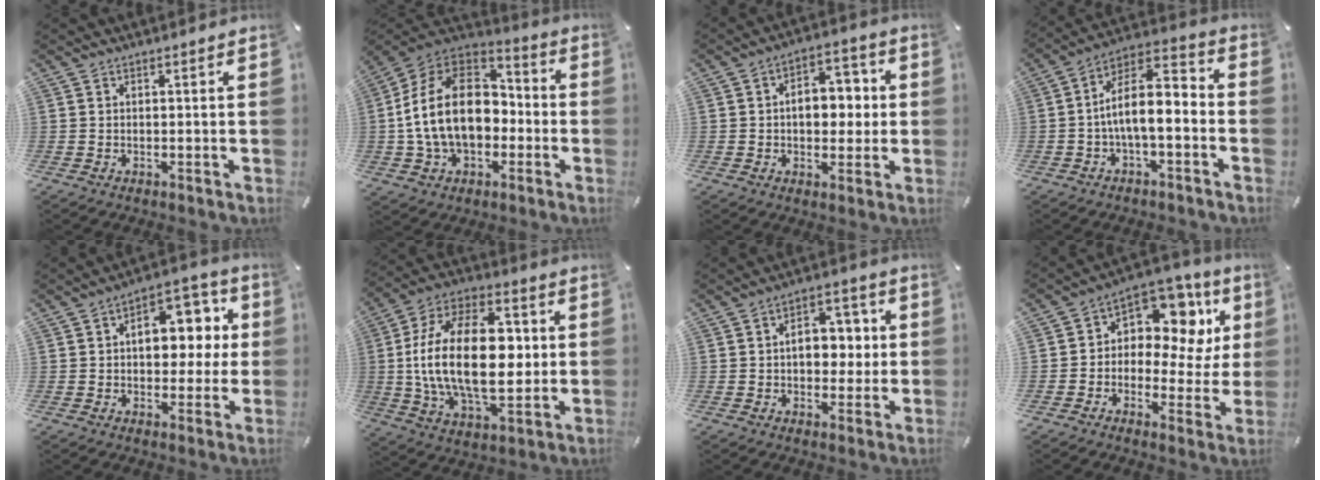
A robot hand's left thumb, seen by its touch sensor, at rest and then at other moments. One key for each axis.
{"total": 20.1, "fx": -2.2, "fy": 14.6, "fz": 13.7, "tx": -0.279, "ty": 0.023, "tz": -0.041}
{"total": 9.3, "fx": 0.1, "fy": 6.4, "fz": 6.7, "tx": -0.080, "ty": 0.003, "tz": -0.004}
{"total": 10.1, "fx": -2.1, "fy": 4.5, "fz": 8.8, "tx": -0.170, "ty": 0.000, "tz": -0.039}
{"total": 12.3, "fx": 1.7, "fy": 8.2, "fz": 9.0, "tx": -0.113, "ty": -0.004, "tz": 0.027}
{"total": 24.6, "fx": 0.6, "fy": 14.5, "fz": 19.9, "tx": -0.380, "ty": 0.000, "tz": 0.005}
{"total": 9.6, "fx": 0.5, "fy": 6.7, "fz": 6.9, "tx": -0.078, "ty": -0.001, "tz": 0.002}
{"total": 11.6, "fx": 5.2, "fy": 8.0, "fz": 6.6, "tx": -0.103, "ty": -0.049, "tz": 0.093}